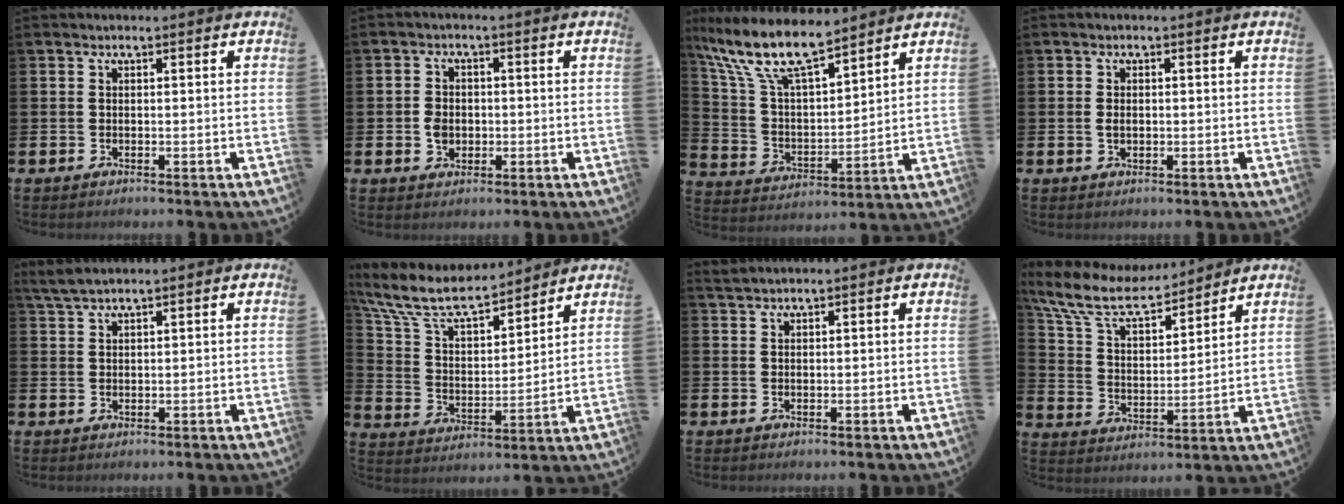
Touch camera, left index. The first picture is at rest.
{"total": 2.9, "force": [-0.5, 2.4, 1.4], "torque": [-0.024, 0.005, -0.014]}
{"total": 11.4, "force": [9.7, 2.4, 5.6], "torque": [-0.148, -0.051, 0.170]}
{"total": 1.2, "force": [0.0, 0.8, 0.8], "torque": [-0.009, 0.004, -0.004]}
{"total": 2.6, "force": [2.4, 0.2, 1.0], "torque": [-0.027, 0.000, 0.045]}
{"total": 9.7, "force": [8.6, 2.6, 3.6], "torque": [-0.112, -0.056, 0.151]}
{"total": 1.4, "force": [1.4, 0.1, 0.1], "torque": [0.001, 0.000, 0.026]}
{"total": 10.3, "force": [9.0, 3.2, 4.0], "torque": [-0.122, -0.051, 0.159]}